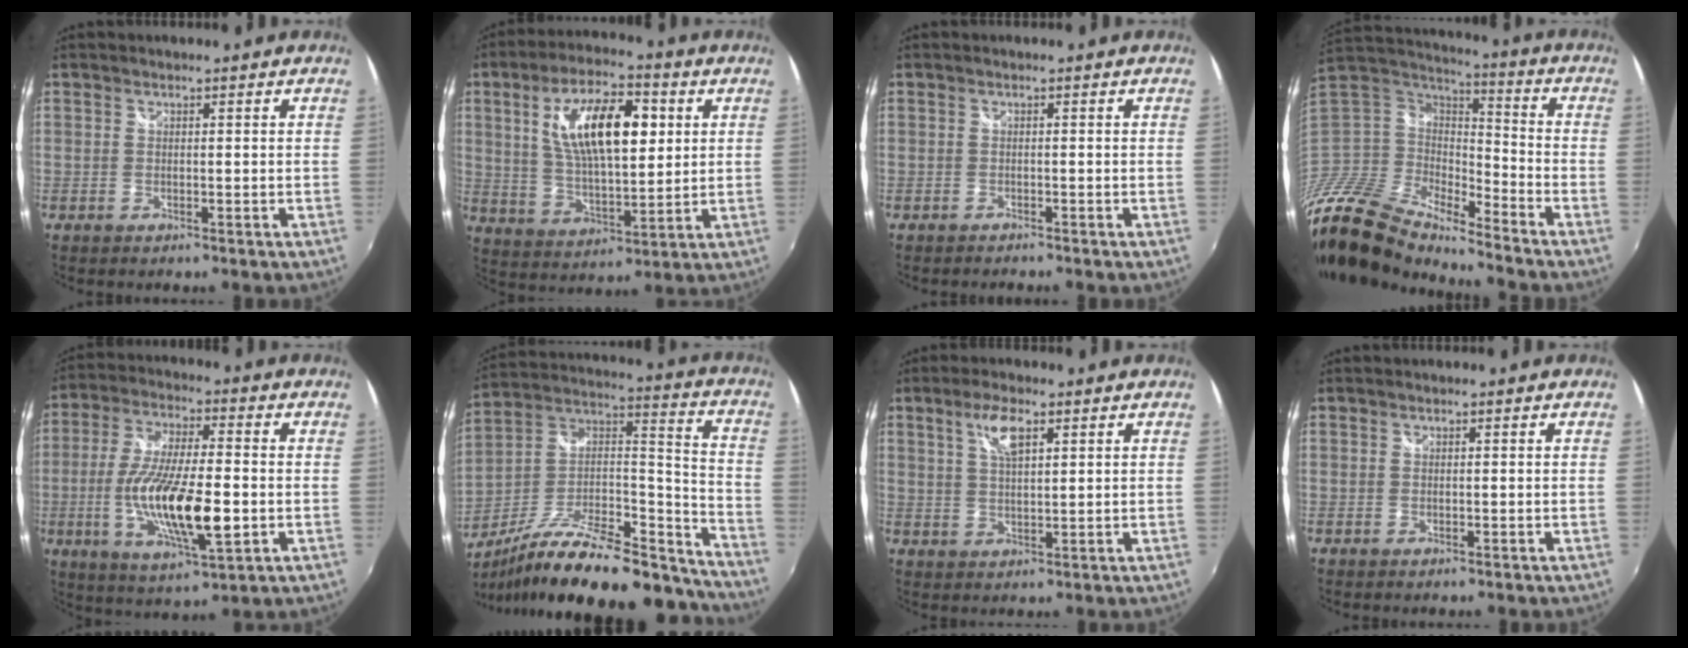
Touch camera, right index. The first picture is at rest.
{"total": 16.5, "force": [4.6, 6.7, 14.4], "torque": [-0.254, 0.014, 0.085]}
{"total": 1.0, "force": [-1.0, 0.0, 0.1], "torque": [-0.007, -0.006, -0.017]}
{"total": 18.1, "force": [-14.6, 6.4, 8.5], "torque": [-0.198, -0.024, -0.288]}
{"total": 16.7, "force": [-3.4, 4.4, 15.8], "torque": [-0.309, -0.019, -0.060]}
{"total": 30.3, "force": [-23.3, 9.0, 17.2], "torque": [-0.261, 0.006, -0.352]}
{"total": 5.5, "force": [2.7, 1.9, 4.4], "torque": [-0.080, 0.005, 0.051]}
{"total": 0.0}